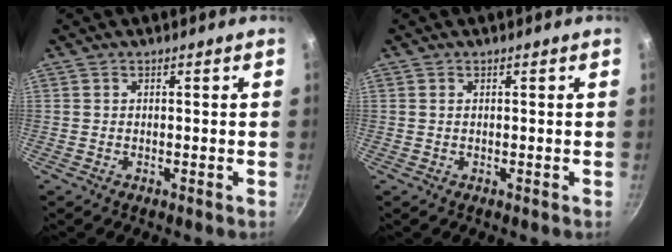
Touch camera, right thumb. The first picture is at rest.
{"total": 0.0}